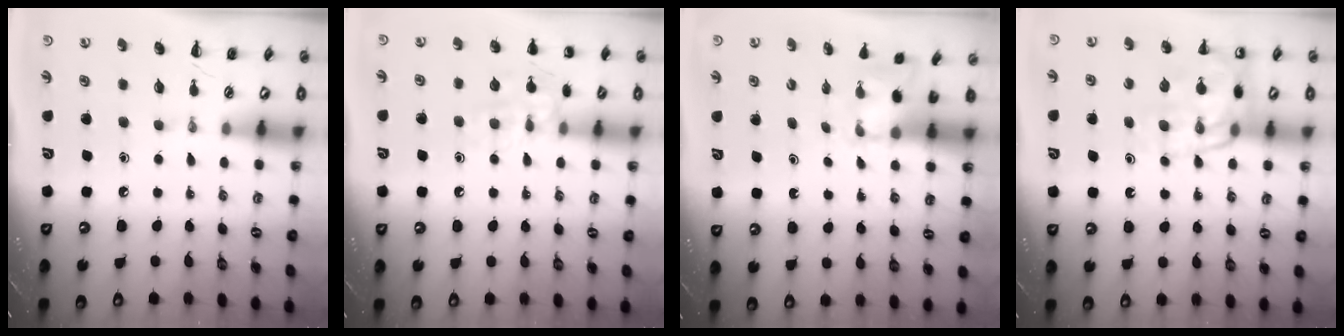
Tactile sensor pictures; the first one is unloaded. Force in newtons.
{"total": 11.1, "press": 11.0, "slide": 1.2}
{"total": 1.7, "press": 1.6, "slide": 0.6}
{"total": 14.3, "press": 14.2, "slide": 2.3}